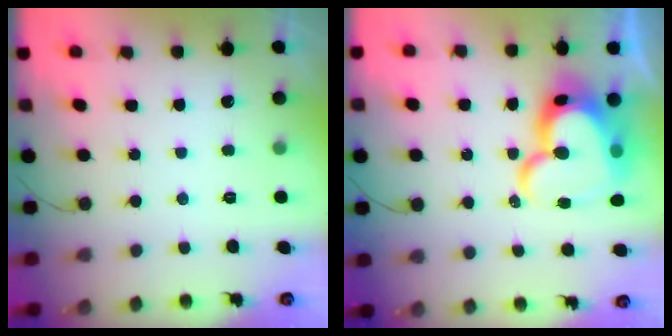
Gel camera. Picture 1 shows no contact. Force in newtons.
{"total": 22.3, "press": 22.2, "slide": 1.6}